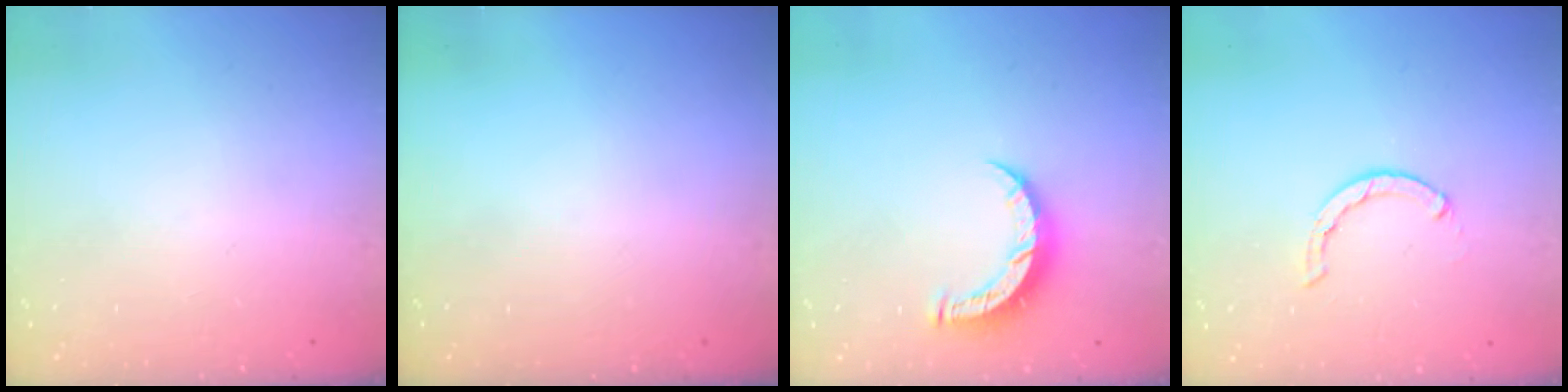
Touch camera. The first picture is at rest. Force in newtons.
{"total": 0.0}
{"total": 7.7, "press": 7.7, "slide": 0.3}
{"total": 1.2, "press": 1.2, "slide": 0.2}